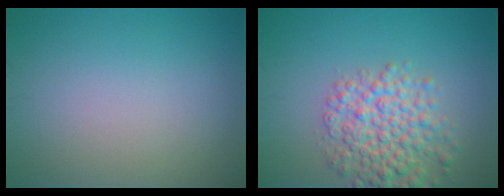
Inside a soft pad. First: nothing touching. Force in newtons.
{"total": 5.7, "press": 5.7, "slide": 0.2}